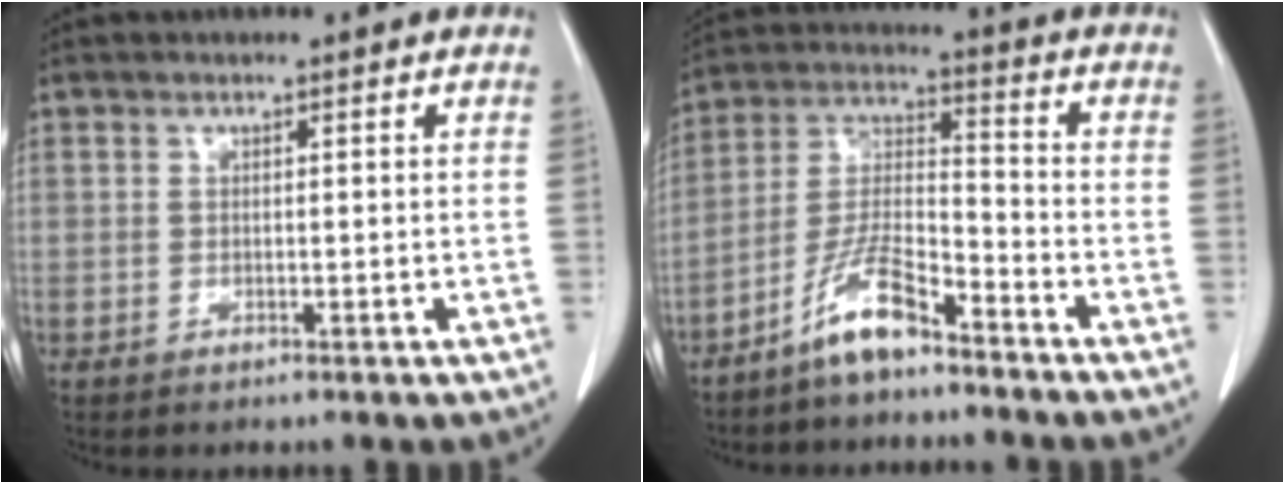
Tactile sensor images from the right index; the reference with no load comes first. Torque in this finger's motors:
{"motor_torque": [1.03, -0.89, 0.36, 0.11]}